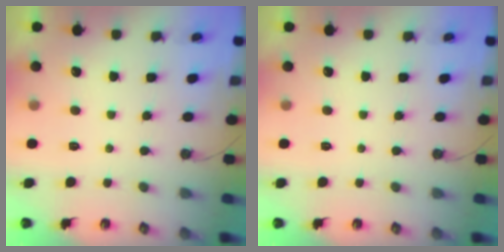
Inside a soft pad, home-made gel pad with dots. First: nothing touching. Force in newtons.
{"total": 0.0}